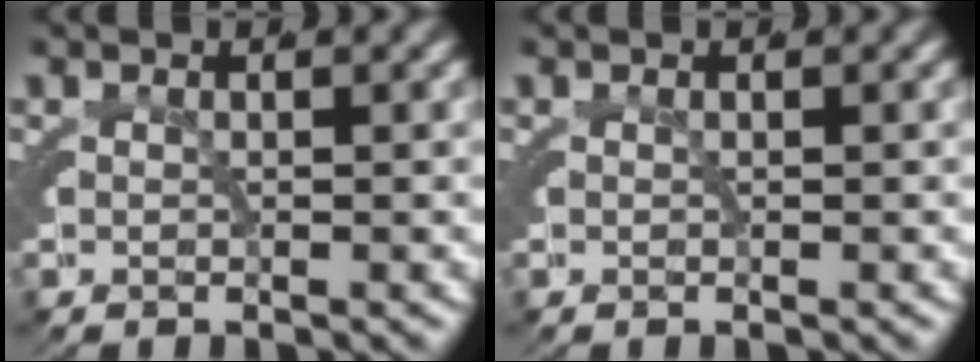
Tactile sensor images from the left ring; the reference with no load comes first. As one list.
[{"total": 0.0}]